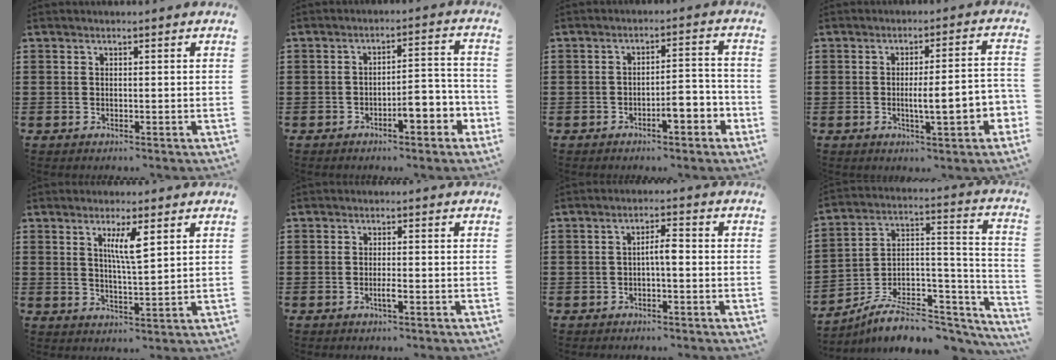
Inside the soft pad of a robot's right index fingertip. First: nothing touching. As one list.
[{"total": 5.2, "force": [-3.0, 1.6, 4.0], "torque": [-0.051, 0.001, -0.059]}, {"total": 4.7, "force": [-2.6, 1.2, 3.7], "torque": [-0.054, 0.004, -0.050]}, {"total": 7.0, "force": [-1.9, 1.0, 6.7], "torque": [-0.102, -0.008, -0.035]}, {"total": 4.9, "force": [2.1, 0.9, 4.3], "torque": [-0.092, 0.006, 0.034]}, {"total": 1.8, "force": [-0.8, 0.0, 1.6], "torque": [-0.037, -0.006, -0.017]}, {"total": 2.9, "force": [-0.5, 0.6, 2.8], "torque": [-0.051, 0.003, -0.012]}, {"total": 8.3, "force": [-6.2, 3.5, 4.3], "torque": [-0.072, 0.017, -0.115]}]